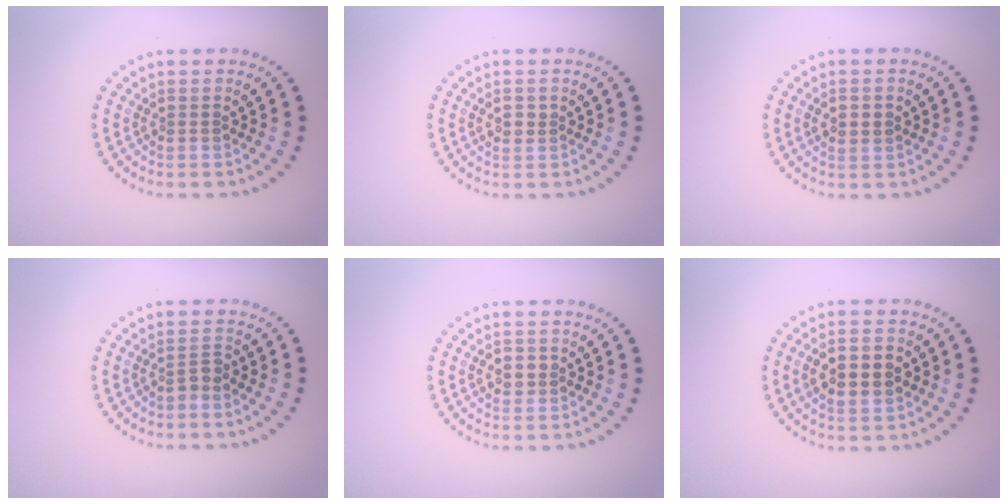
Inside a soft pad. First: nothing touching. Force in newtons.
{"total": 1.0, "press": 1.0, "slide": 0.1}
{"total": 1.6, "press": 1.6, "slide": 0.3}
{"total": 1.3, "press": 1.0, "slide": 0.8}
{"total": 1.7, "press": 1.7, "slide": 0.1}
{"total": 4.1, "press": 4.0, "slide": 0.4}